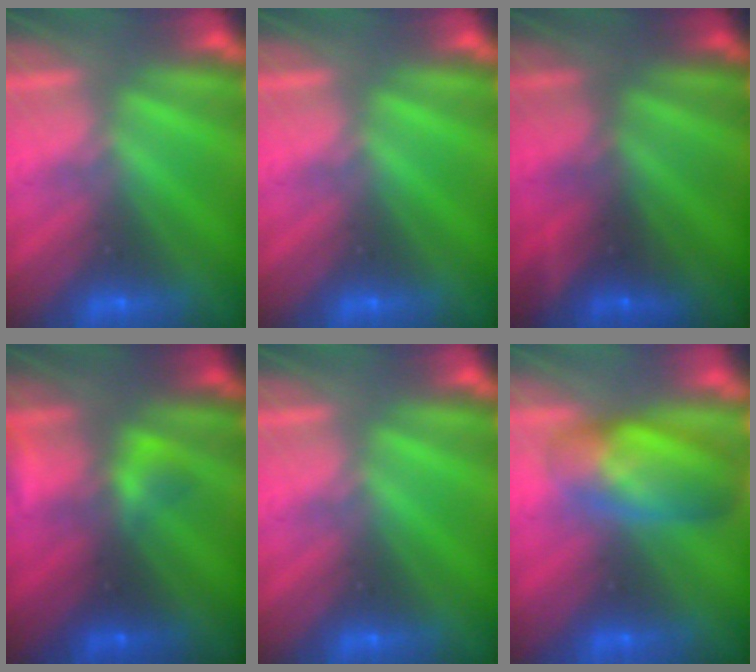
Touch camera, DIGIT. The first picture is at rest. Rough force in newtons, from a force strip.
{"total": 0.0}
{"total": 2.4}
{"total": 2.3}
{"total": 0.0}
{"total": 9.8}